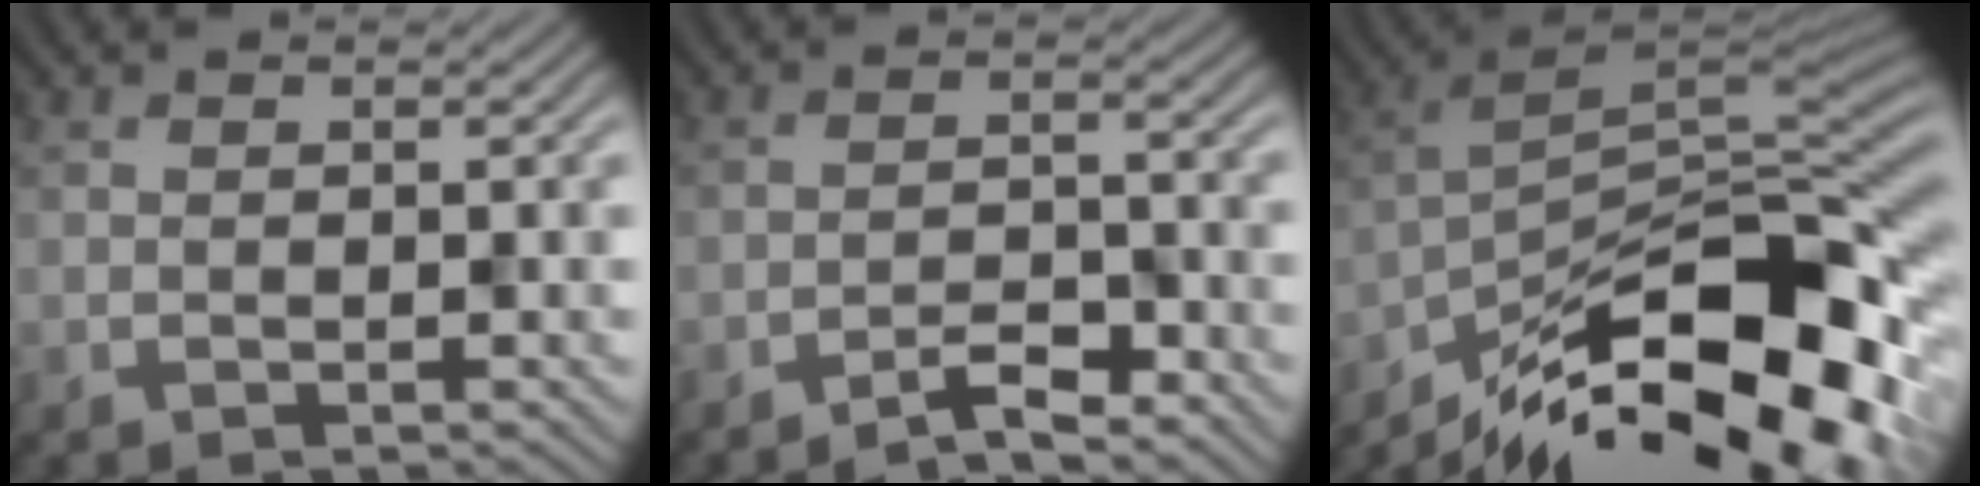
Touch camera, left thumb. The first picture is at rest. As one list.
[{"total": 3.6, "force": [-3.0, 0.6, 1.8], "torque": [-0.033, 0.006, -0.058]}, {"total": 15.7, "force": [-9.7, 5.4, 11.1], "torque": [-0.217, -0.009, -0.156]}]